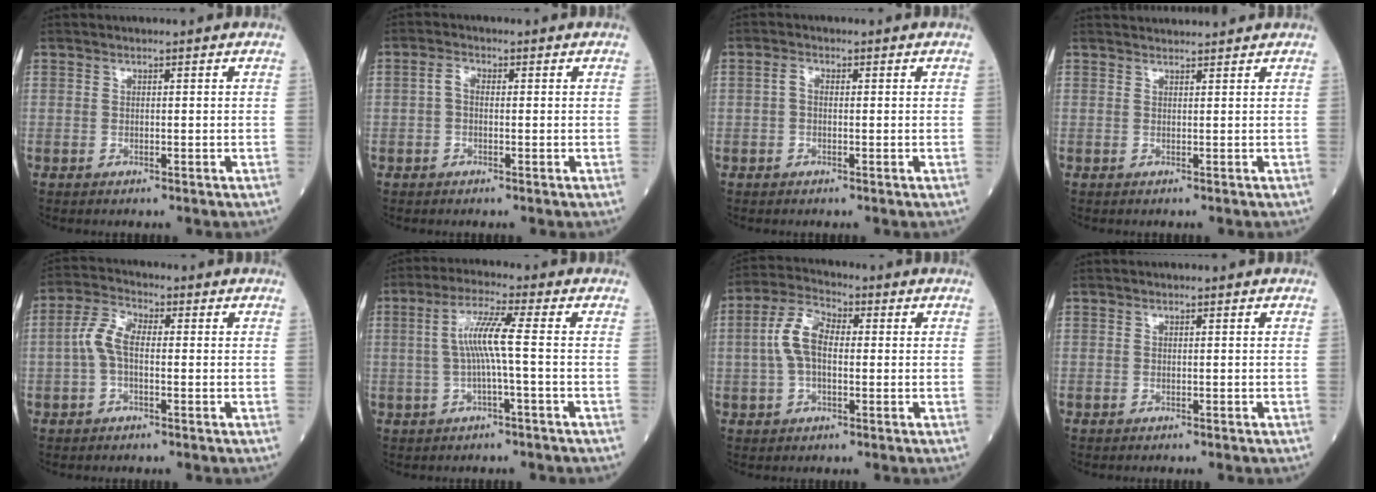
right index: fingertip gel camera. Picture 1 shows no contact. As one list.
[{"total": 1.7, "force": [-0.1, 1.0, 1.4], "torque": [-0.026, 0.007, -0.005]}, {"total": 1.4, "force": [-0.1, 0.8, 1.1], "torque": [-0.021, 0.005, -0.005]}, {"total": 3.0, "force": [3.0, 0.0, 0.3], "torque": [-0.011, 0.029, 0.040]}, {"total": 5.2, "force": [-0.4, 2.4, 4.6], "torque": [-0.103, 0.017, -0.011]}, {"total": 6.2, "force": [-0.1, -0.4, 6.2], "torque": [-0.124, 0.014, -0.003]}, {"total": 7.2, "force": [0.3, 3.6, 6.2], "torque": [-0.140, 0.025, 0.000]}, {"total": 0.0}]